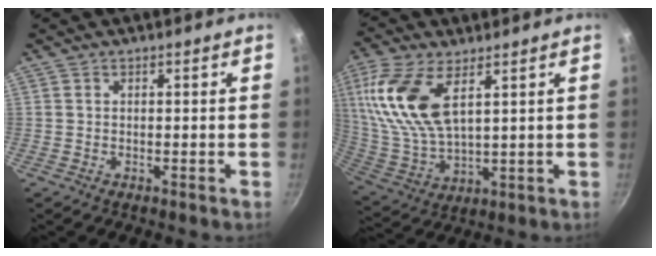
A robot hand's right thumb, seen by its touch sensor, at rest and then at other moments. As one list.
[{"total": 15.6, "force": [6.2, 7.5, 12.2], "torque": [-0.245, -0.021, 0.131]}]